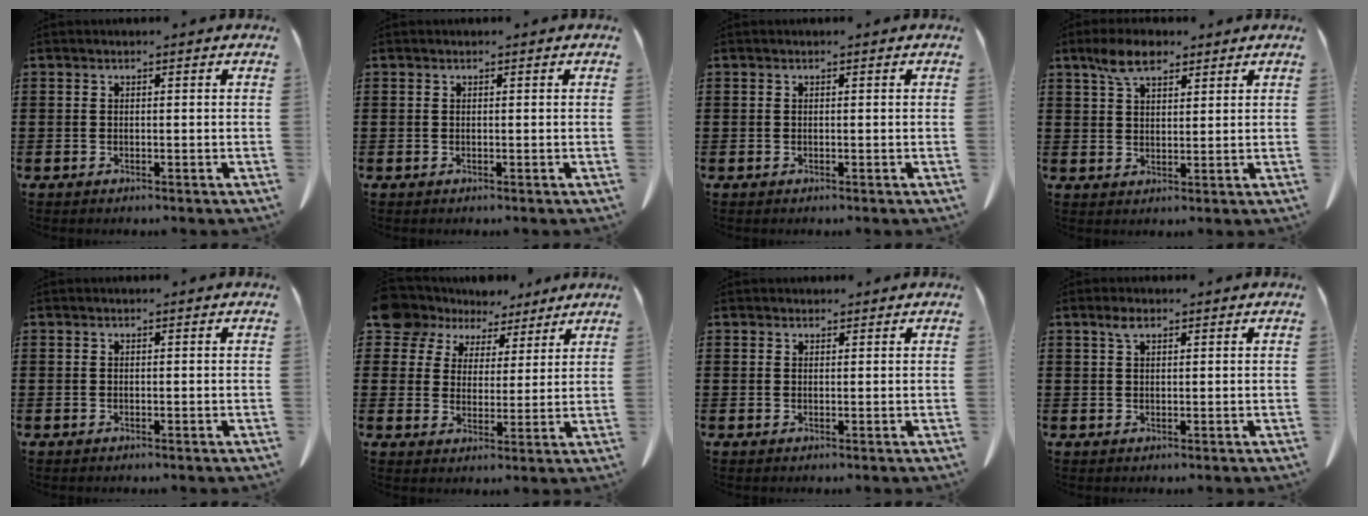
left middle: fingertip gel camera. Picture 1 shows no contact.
{"total": 0.0}
{"total": 0.0}
{"total": 5.7, "force": [4.0, 2.4, 3.4], "torque": [-0.077, 0.005, 0.074]}
{"total": 0.0}
{"total": 7.6, "force": [6.2, 4.2, 1.2], "torque": [-0.055, -0.015, 0.120]}
{"total": 1.1, "force": [1.0, 0.5, 0.1], "torque": [-0.005, 0.002, 0.020]}
{"total": 2.1, "force": [1.2, 0.8, 1.5], "torque": [-0.034, 0.002, 0.021]}